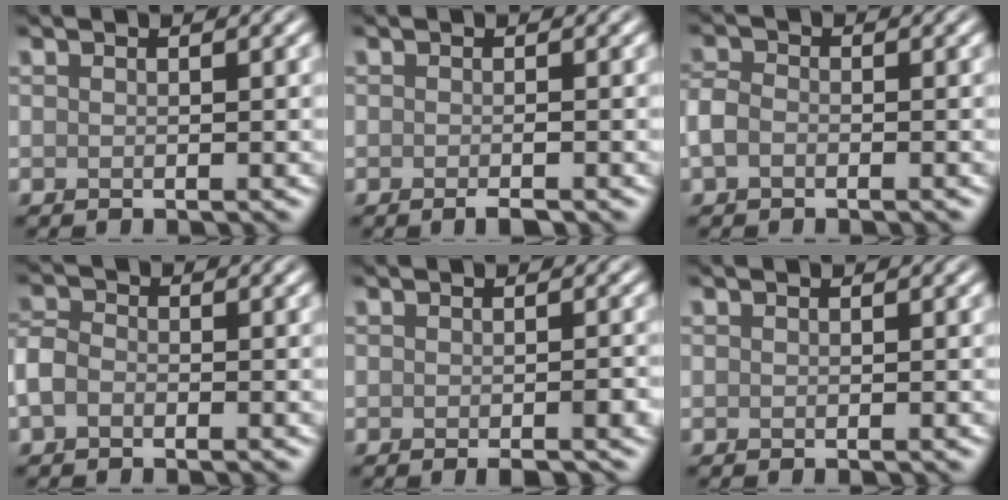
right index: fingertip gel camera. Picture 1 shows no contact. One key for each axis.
{"total": 1.1, "fx": -0.6, "fy": 0.1, "fz": 0.9, "tx": -0.013, "ty": -0.002, "tz": -0.010}
{"total": 2.1, "fx": -1.0, "fy": 1.5, "fz": 1.2, "tx": -0.023, "ty": 0.004, "tz": -0.028}
{"total": 2.6, "fx": -1.3, "fy": 1.7, "fz": 1.4, "tx": -0.029, "ty": 0.005, "tz": -0.038}
{"total": 2.1, "fx": -1.0, "fy": 0.7, "fz": 1.7, "tx": -0.020, "ty": -0.002, "tz": -0.011}
{"total": 0.0}